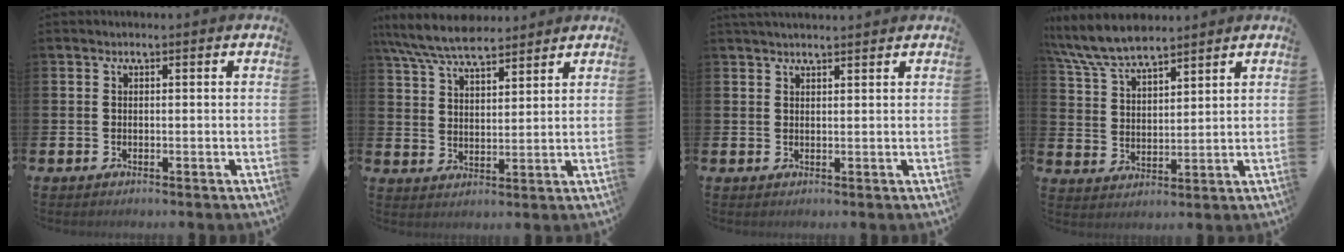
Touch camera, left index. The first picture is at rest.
{"total": 7.7, "force": [7.1, 1.6, 2.4], "torque": [-0.074, -0.027, 0.131]}
{"total": 1.9, "force": [1.9, 0.2, 0.4], "torque": [0.001, -0.008, 0.032]}
{"total": 7.7, "force": [7.2, 1.5, 2.5], "torque": [-0.075, -0.025, 0.132]}